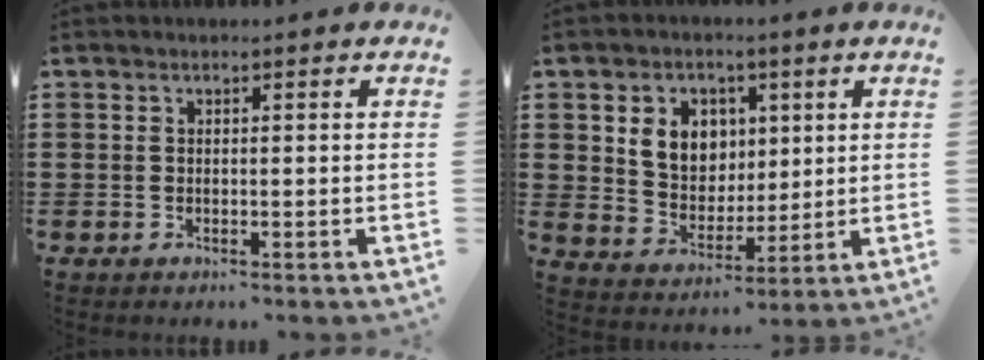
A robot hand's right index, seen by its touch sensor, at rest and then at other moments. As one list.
[{"total": 7.0, "force": [2.4, 6.0, 2.9], "torque": [-0.069, 0.015, 0.040]}]